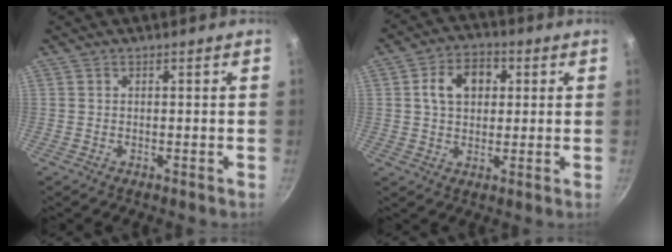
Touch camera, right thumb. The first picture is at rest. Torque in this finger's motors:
{"motor_torque": [0.88, 1.48, 0.99, 0.66, 0.06]}